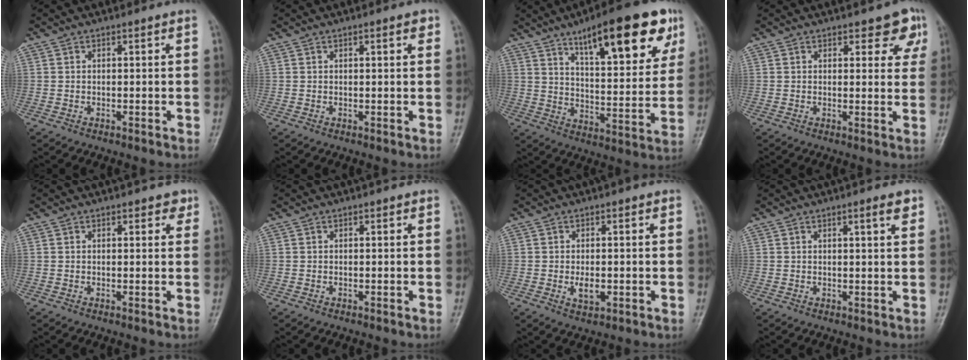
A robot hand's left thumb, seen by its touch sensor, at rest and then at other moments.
{"total": 1.3, "force": [0.7, 0.3, 1.0], "torque": [-0.012, 0.001, 0.010]}
{"total": 21.4, "force": [12.0, 6.6, 16.4], "torque": [-0.197, -0.037, 0.182]}
{"total": 5.2, "force": [3.1, 2.6, 3.2], "torque": [-0.001, -0.011, 0.034]}
{"total": 1.9, "force": [1.2, 1.0, 1.0], "torque": [0.002, -0.002, 0.012]}
{"total": 0.0}
{"total": 3.2, "force": [-0.6, 1.9, 2.5], "torque": [-0.037, -0.002, -0.005]}
{"total": 2.4, "force": [1.4, 0.1, 1.9], "torque": [-0.025, -0.006, 0.021]}